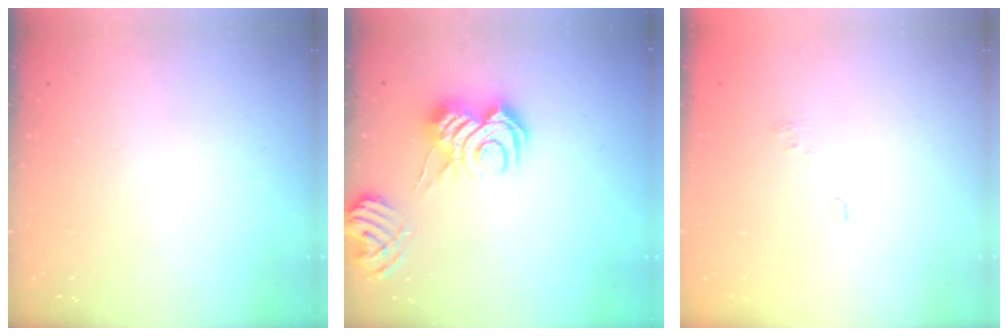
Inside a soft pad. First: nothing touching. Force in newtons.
{"total": 10.7, "press": 10.6, "slide": 1.2}
{"total": 2.0, "press": 1.5, "slide": 1.3}